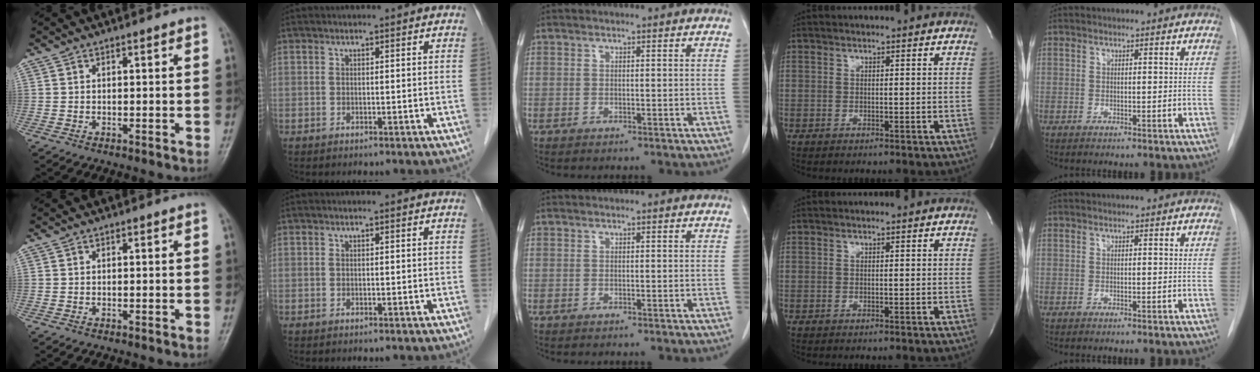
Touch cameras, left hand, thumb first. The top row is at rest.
{}